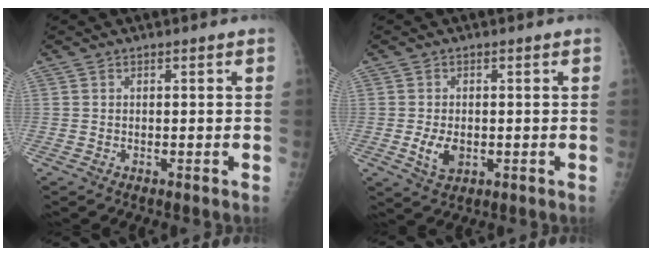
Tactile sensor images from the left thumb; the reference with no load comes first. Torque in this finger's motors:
{"motor_torque": [-0.29, 0.34, 0.39, 0.01, 0.04]}